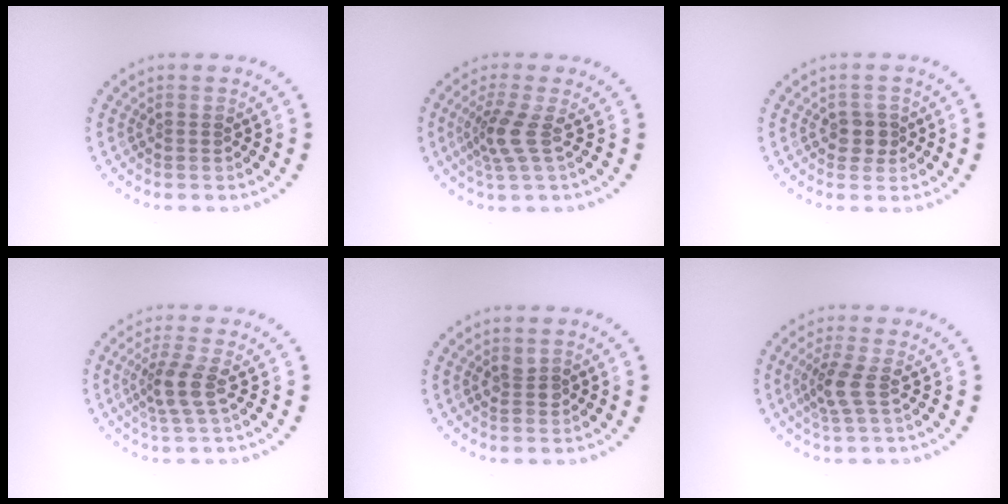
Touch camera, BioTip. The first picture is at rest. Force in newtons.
{"total": 2.7, "press": 2.0, "slide": 1.8}
{"total": 1.8, "press": 1.6, "slide": 0.7}
{"total": 2.8, "press": 2.1, "slide": 1.9}
{"total": 0.9, "press": 0.9, "slide": 0.2}
{"total": 2.3, "press": 1.8, "slide": 1.5}